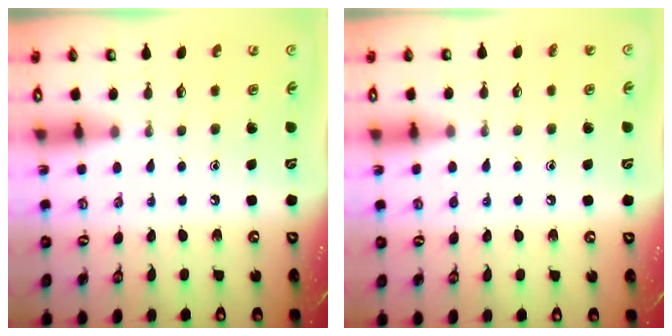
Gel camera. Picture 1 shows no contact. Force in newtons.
{"total": 2.9, "press": 2.9, "slide": 0.4}